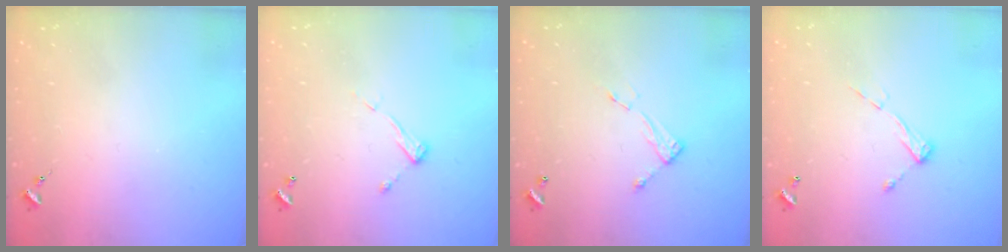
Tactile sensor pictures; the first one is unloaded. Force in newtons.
{"total": 7.3, "press": 7.3, "slide": 0.4}
{"total": 4.7, "press": 4.6, "slide": 0.4}
{"total": 6.5, "press": 6.4, "slide": 0.6}